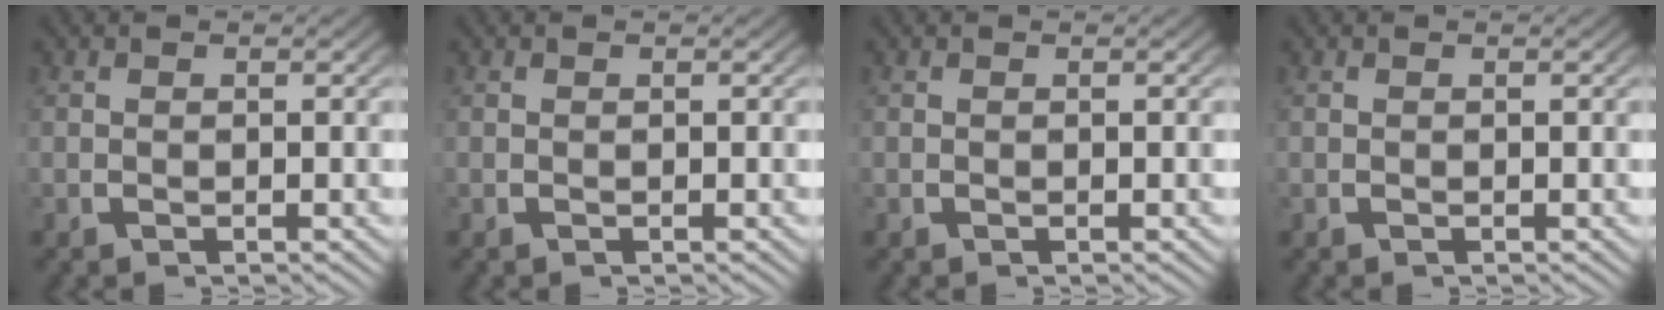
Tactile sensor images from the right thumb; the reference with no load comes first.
{"total": 0.0}
{"total": 0.0}
{"total": 0.0}